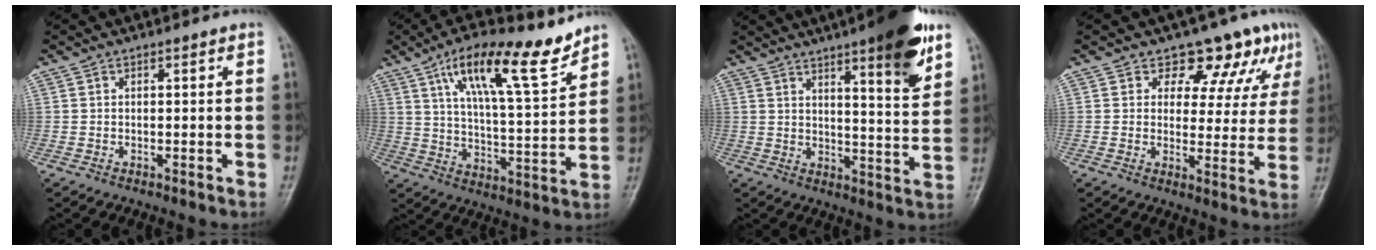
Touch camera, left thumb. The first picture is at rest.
{"total": 16.4, "force": [10.6, 4.0, 11.9], "torque": [-0.179, -0.048, 0.182]}
{"total": 14.6, "force": [8.7, 2.6, 11.4], "torque": [-0.140, -0.045, 0.121]}
{"total": 10.4, "force": [7.3, 6.1, 4.2], "torque": [-0.004, -0.036, 0.077]}